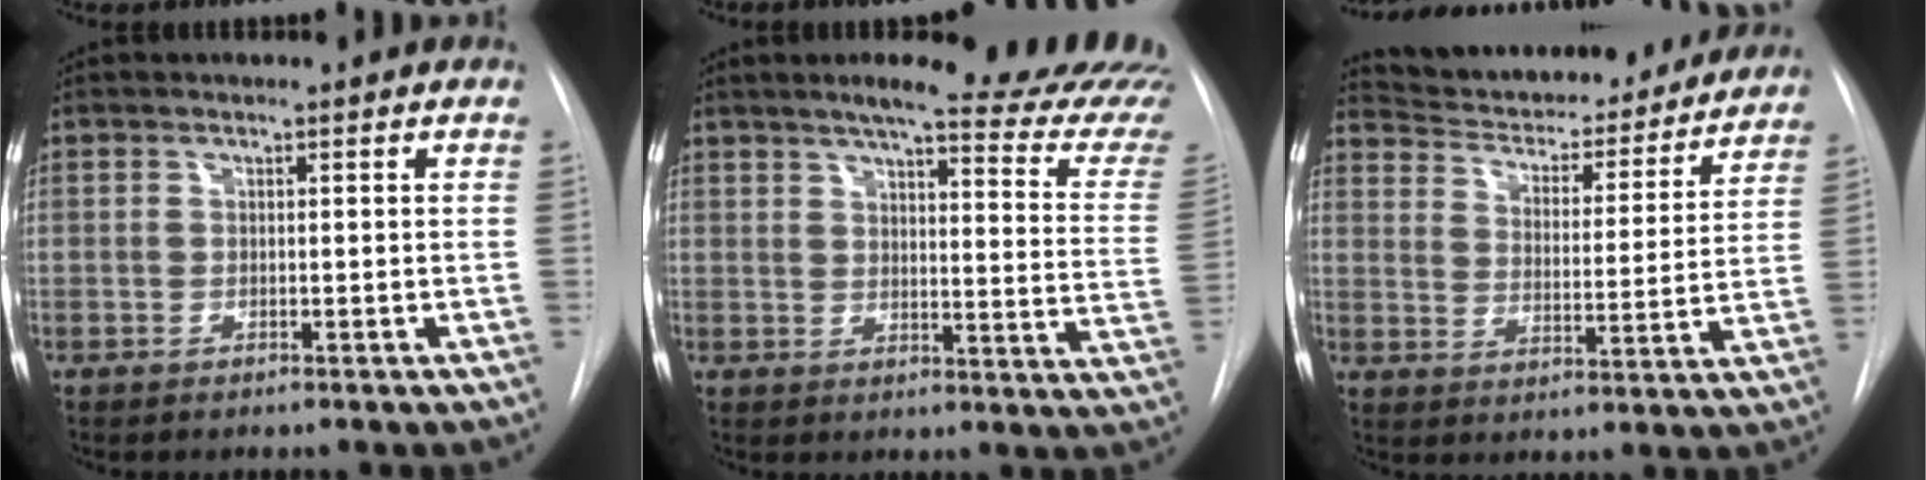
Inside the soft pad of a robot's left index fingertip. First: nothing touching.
{"total": 24.3, "force": [21.9, 1.2, 10.5], "torque": [-0.137, -0.088, 0.247]}
{"total": 23.2, "force": [21.5, 5.5, 6.8], "torque": [-0.102, -0.019, 0.286]}